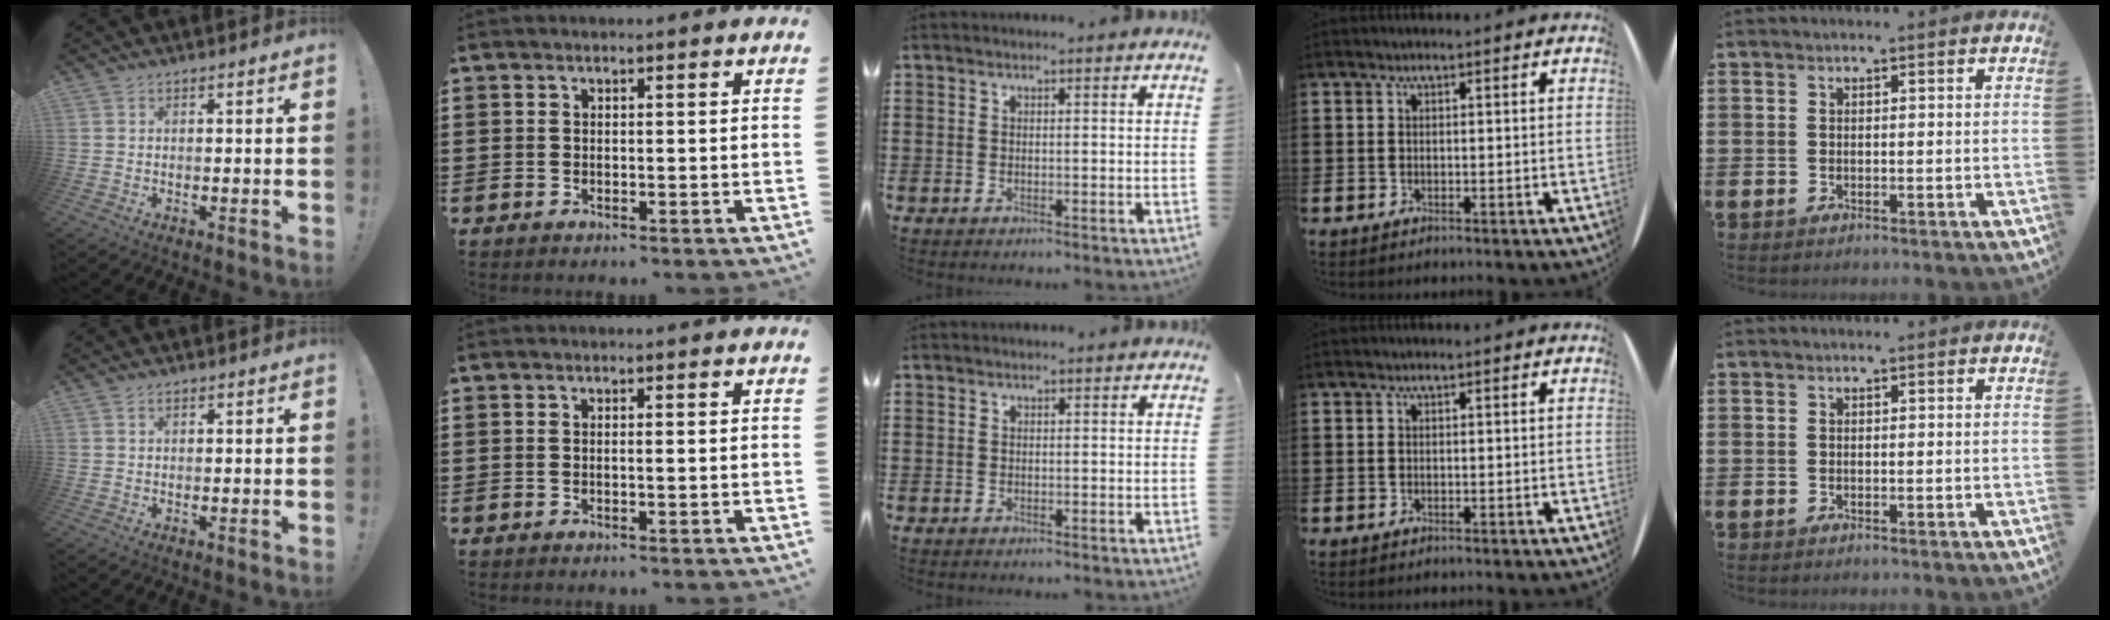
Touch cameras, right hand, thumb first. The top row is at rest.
{"thumb": {"total": 0.6, "force": [0.4, 0.4, 0.3], "torque": [-0.002, -0.001, 0.008]}, "index": {"total": 0.6, "force": [-0.1, 0.0, 0.5], "torque": [-0.010, -0.002, -0.001]}}